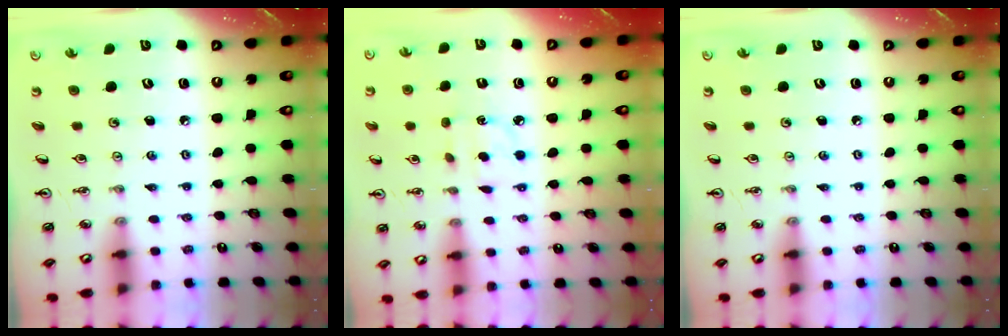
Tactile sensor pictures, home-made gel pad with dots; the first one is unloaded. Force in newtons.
{"total": 4.5, "press": 4.5, "slide": 0.5}
{"total": 0.0}